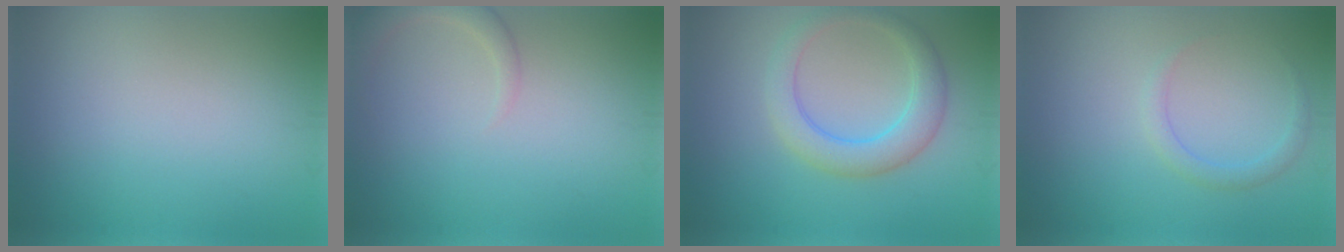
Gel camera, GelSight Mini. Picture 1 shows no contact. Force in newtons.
{"total": 2.3, "press": 2.3, "slide": 0.3}
{"total": 4.2, "press": 4.2, "slide": 0.1}
{"total": 1.4, "press": 1.4, "slide": 0.2}